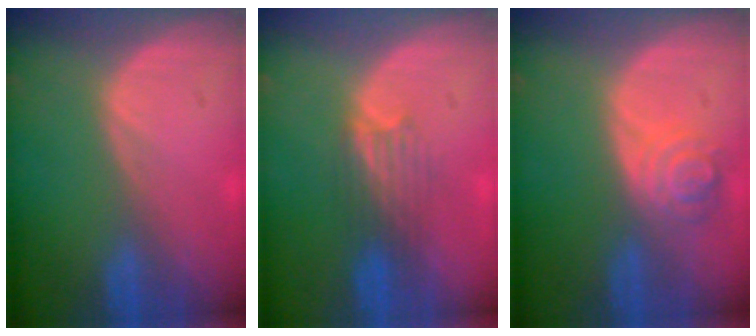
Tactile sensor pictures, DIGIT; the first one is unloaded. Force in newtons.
{"total": 3.3, "press": 3.2, "slide": 0.6}
{"total": 4.2, "press": 4.2, "slide": 0.7}